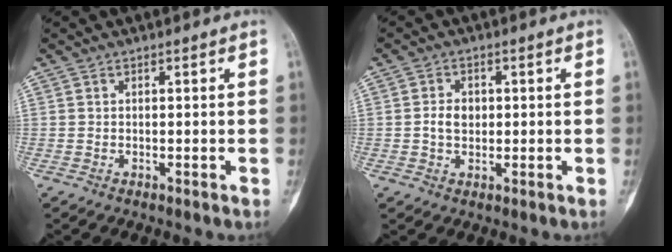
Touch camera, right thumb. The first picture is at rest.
{"total": 3.6, "force": [0.1, 2.7, 2.4], "torque": [-0.035, 0.006, 0.000]}